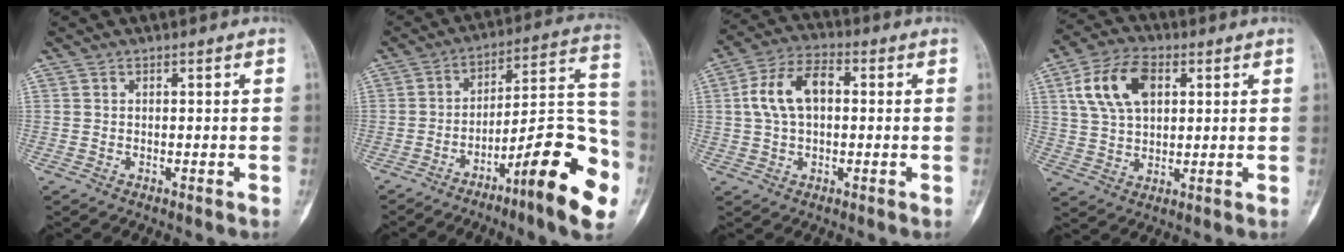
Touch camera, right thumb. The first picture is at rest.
{"total": 20.7, "force": [-9.3, 4.1, 18.0], "torque": [-0.241, 0.067, -0.136]}
{"total": 9.8, "force": [1.0, 5.7, 7.8], "torque": [-0.152, 0.025, 0.014]}
{"total": 11.8, "force": [3.7, 7.2, 8.6], "torque": [-0.154, 0.005, 0.068]}